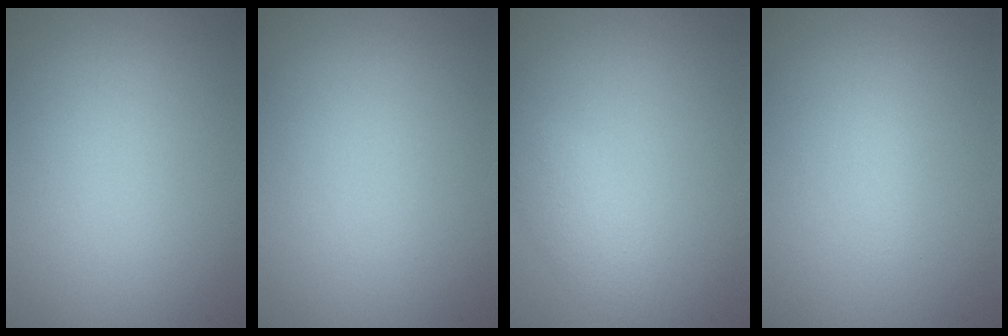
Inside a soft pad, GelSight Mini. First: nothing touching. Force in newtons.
{"total": 0.0}
{"total": 1.6, "press": 1.6, "slide": 0.1}
{"total": 0.6, "press": 0.6, "slide": 0.0}